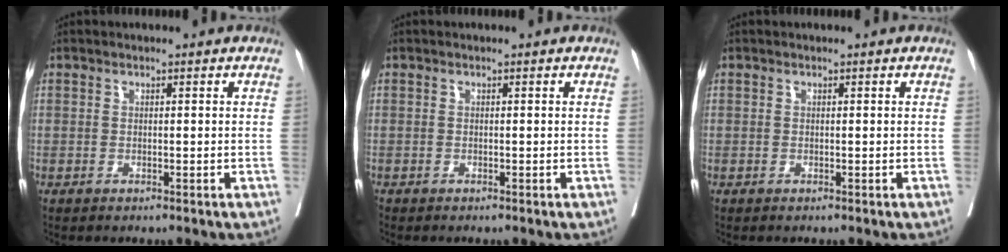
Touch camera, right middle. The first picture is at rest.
{"total": 0.0}
{"total": 0.0}